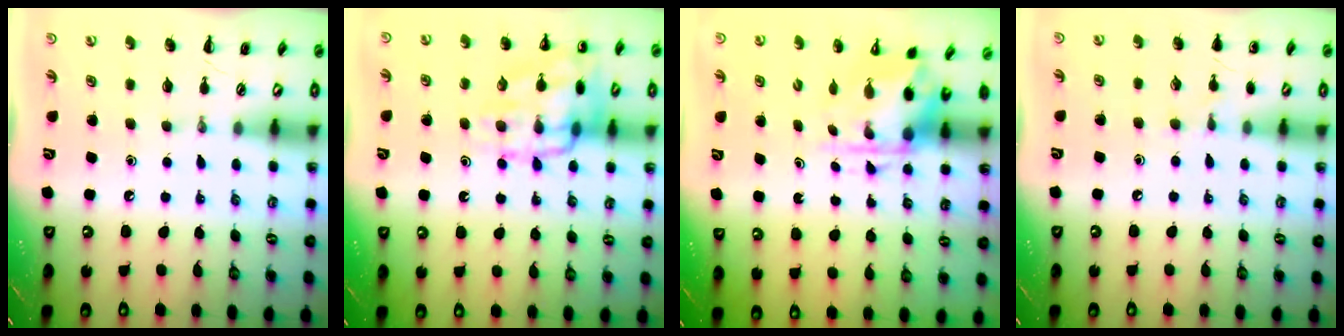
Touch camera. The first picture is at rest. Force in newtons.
{"total": 16.2, "press": 16.1, "slide": 1.6}
{"total": 3.9, "press": 3.8, "slide": 0.9}
{"total": 5.8, "press": 5.5, "slide": 1.7}